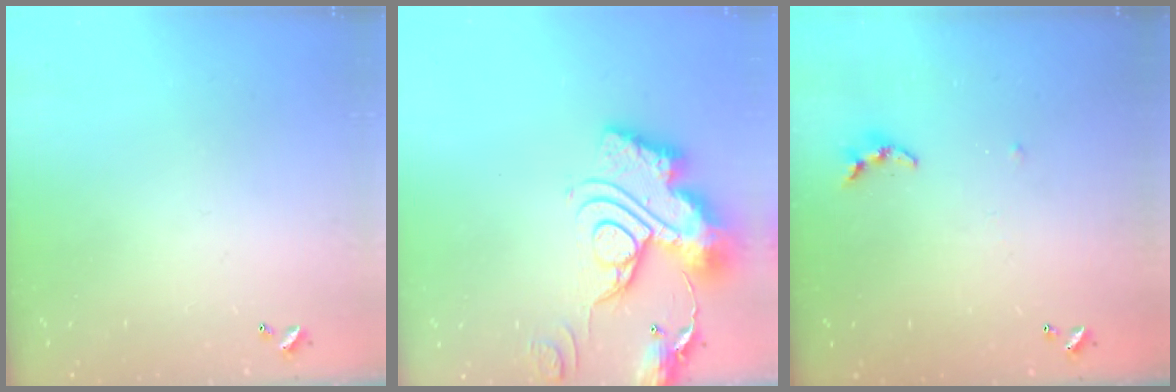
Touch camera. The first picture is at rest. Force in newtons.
{"total": 21.4, "press": 21.3, "slide": 2.0}
{"total": 4.3, "press": 4.3, "slide": 0.4}